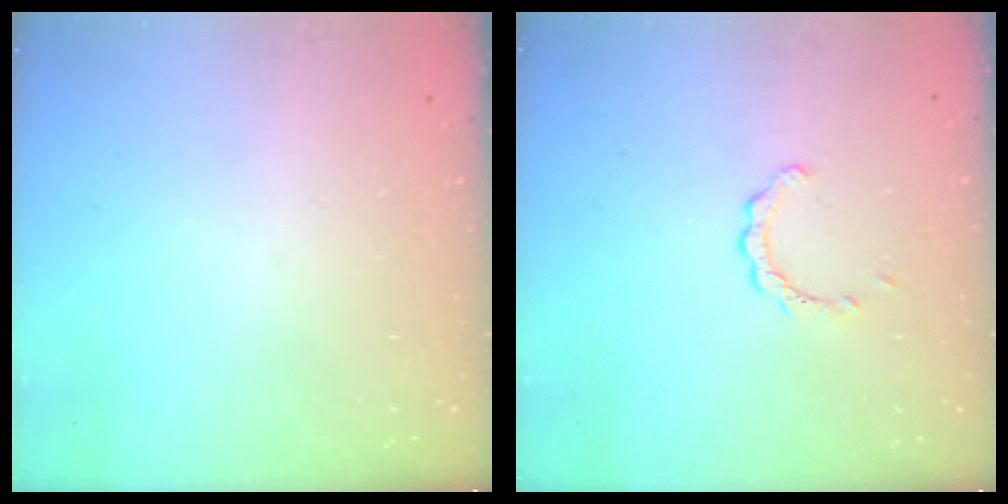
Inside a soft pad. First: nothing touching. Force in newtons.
{"total": 2.2, "press": 2.2, "slide": 0.2}